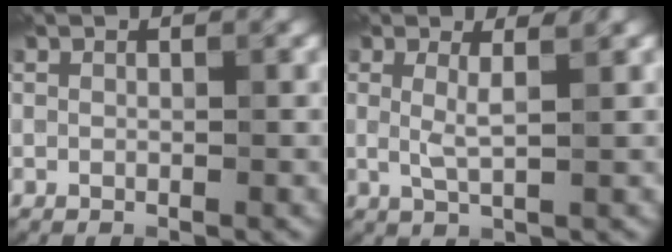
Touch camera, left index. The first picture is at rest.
{"total": 1.9, "force": [1.0, 0.3, 1.6], "torque": [-0.034, 0.002, 0.011]}